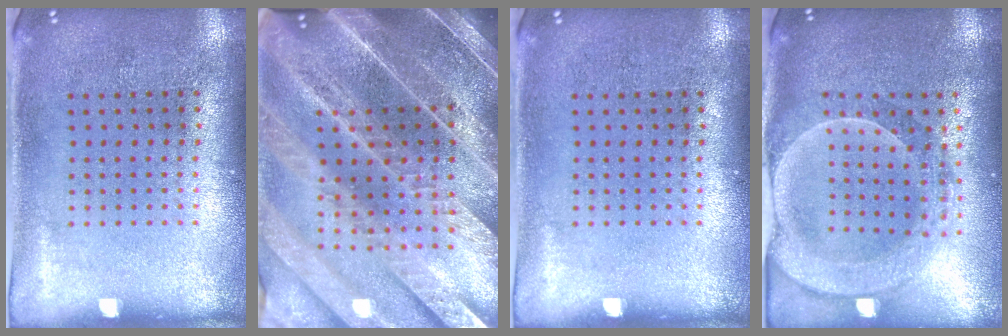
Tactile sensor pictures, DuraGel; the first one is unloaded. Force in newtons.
{"total": 5.0, "press": 4.3, "slide": 2.6}
{"total": 0.0}
{"total": 2.2, "press": 2.1, "slide": 0.8}